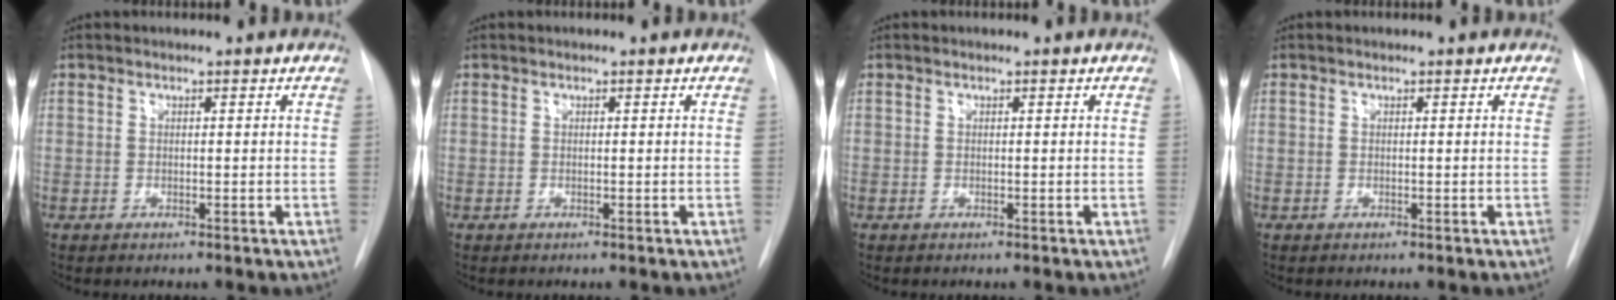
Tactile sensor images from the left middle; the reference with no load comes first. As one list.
[{"total": 0.0}, {"total": 0.0}, {"total": 0.0}]